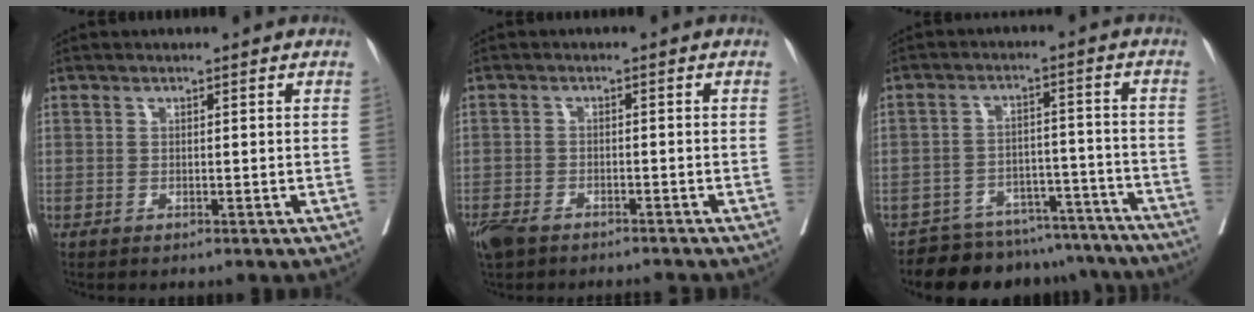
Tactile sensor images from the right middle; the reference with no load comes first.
{"total": 7.5, "force": [-6.2, 2.0, 3.7], "torque": [-0.069, -0.008, -0.103]}
{"total": 14.2, "force": [-13.2, 5.0, 1.9], "torque": [-0.007, 0.027, -0.168]}